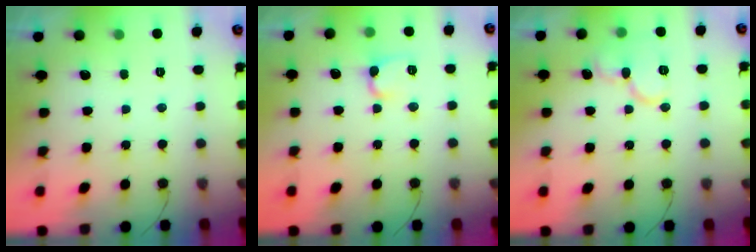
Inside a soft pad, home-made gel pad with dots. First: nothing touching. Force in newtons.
{"total": 5.3, "press": 5.2, "slide": 0.6}
{"total": 11.3, "press": 11.2, "slide": 1.2}